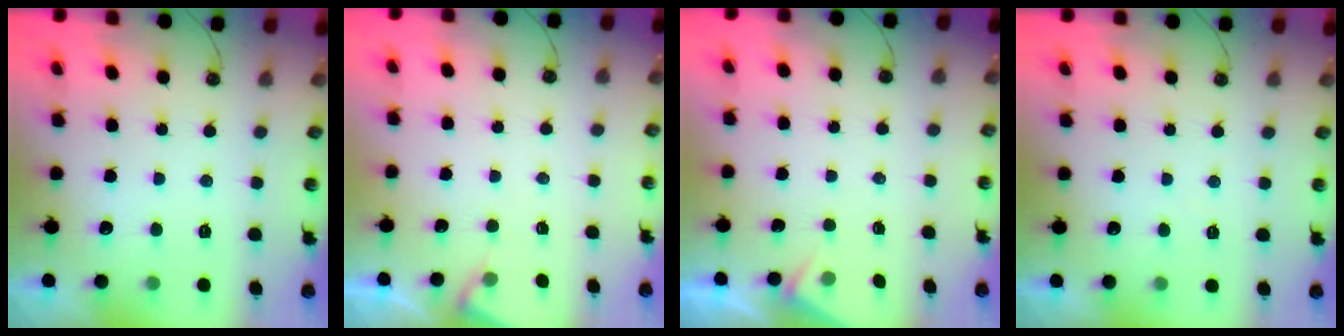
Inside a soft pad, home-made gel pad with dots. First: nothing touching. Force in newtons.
{"total": 3.4, "press": 3.4, "slide": 0.6}
{"total": 2.9, "press": 2.9, "slide": 0.4}
{"total": 2.7, "press": 2.7, "slide": 0.5}